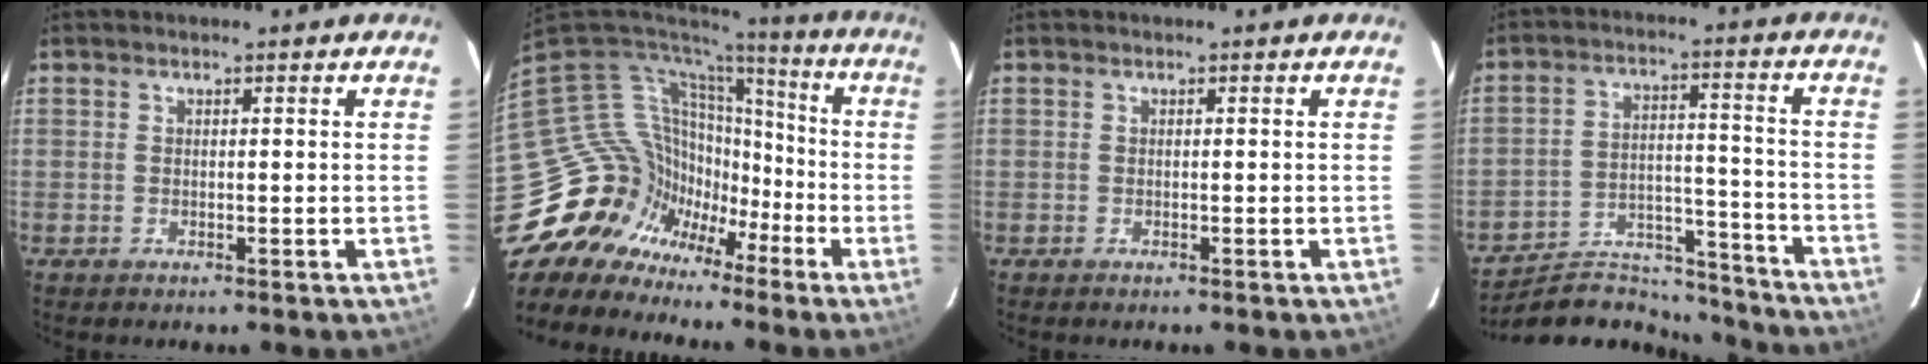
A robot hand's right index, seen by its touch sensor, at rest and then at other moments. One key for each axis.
{"total": 18.5, "fx": -10.9, "fy": 14.0, "fz": 5.1, "tx": -0.141, "ty": 0.012, "tz": -0.189}
{"total": 0.0}
{"total": 16.6, "fx": -15.6, "fy": 5.0, "fz": 2.7, "tx": -0.061, "ty": 0.033, "tz": -0.229}